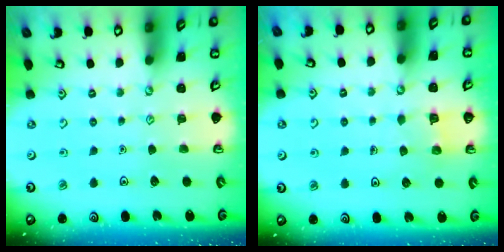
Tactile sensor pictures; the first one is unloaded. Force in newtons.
{"total": 3.8, "press": 3.7, "slide": 0.3}